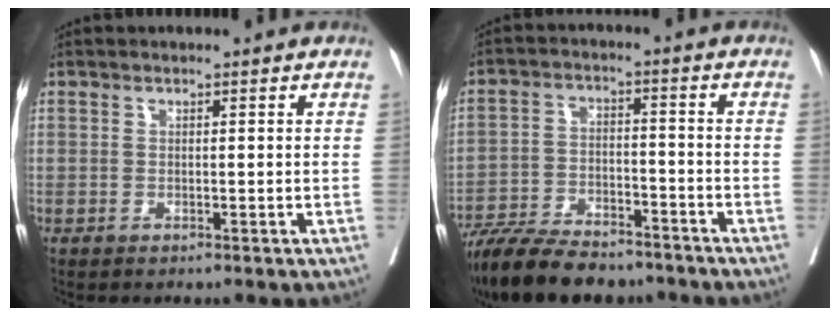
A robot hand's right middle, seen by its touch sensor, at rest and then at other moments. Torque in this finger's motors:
{"motor_torque": [1.37, -0.77, 0.30, 0.11]}